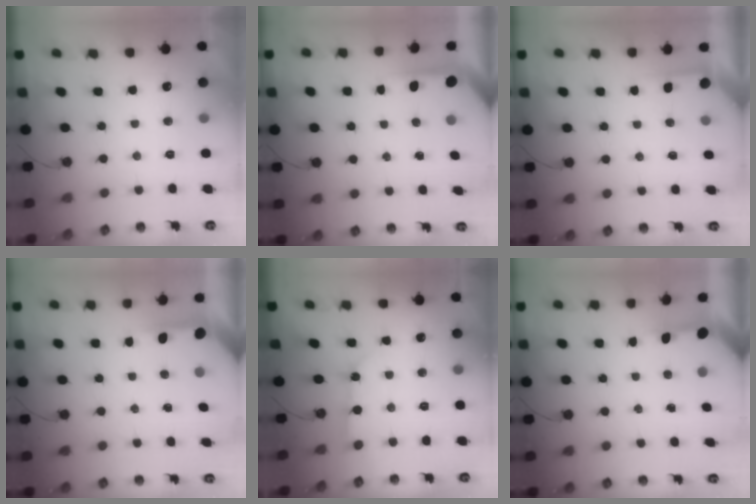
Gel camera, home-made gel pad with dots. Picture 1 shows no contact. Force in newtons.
{"total": 3.7, "press": 3.7, "slide": 0.2}
{"total": 1.6, "press": 1.6, "slide": 0.3}
{"total": 3.9, "press": 3.9, "slide": 0.5}
{"total": 2.6, "press": 2.6, "slide": 0.4}
{"total": 3.5, "press": 3.4, "slide": 0.4}